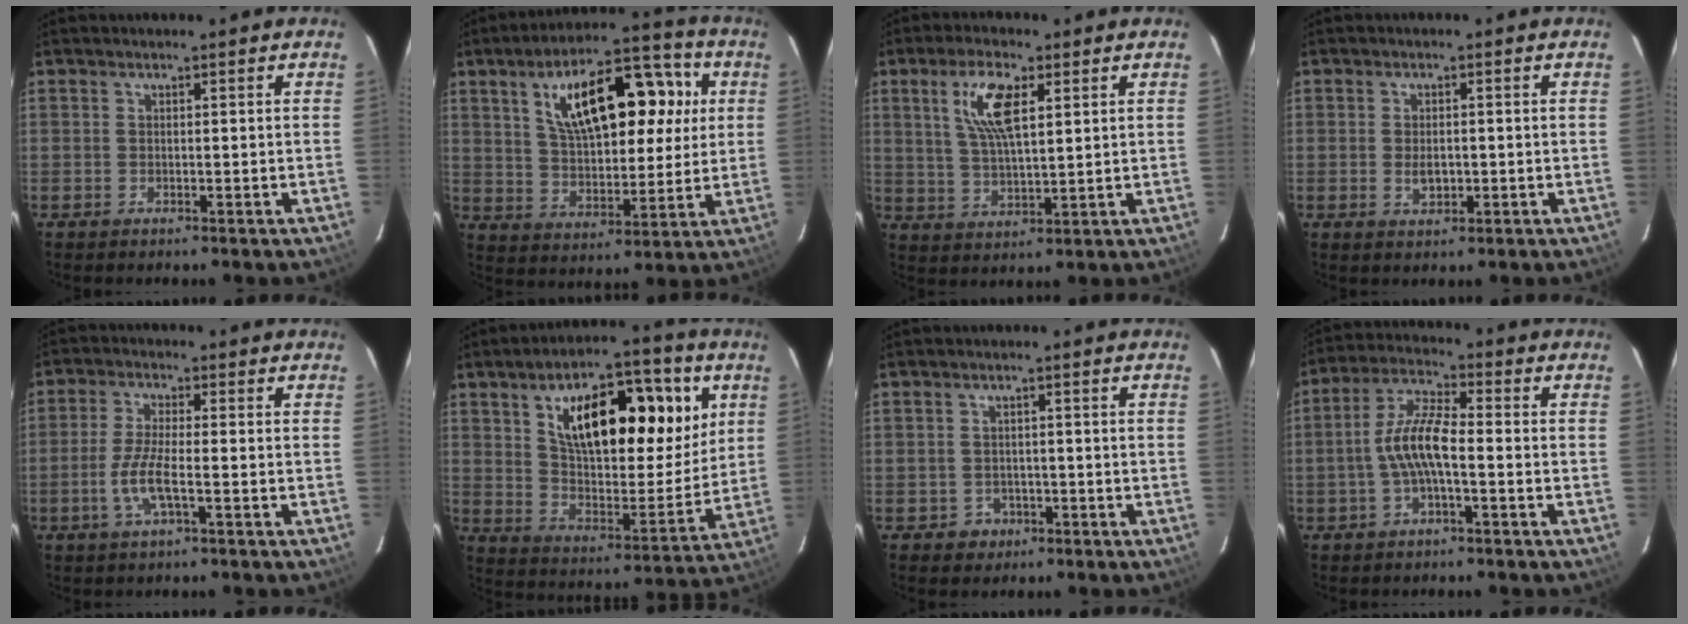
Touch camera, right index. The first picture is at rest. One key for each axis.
{"total": 19.3, "fx": 6.3, "fy": 8.9, "fz": 16.0, "tx": -0.285, "ty": 0.035, "tz": 0.107}
{"total": 9.0, "fx": 3.6, "fy": 3.0, "fz": 7.7, "tx": -0.151, "ty": 0.008, "tz": 0.071}
{"total": 2.7, "fx": -0.4, "fy": 1.8, "fz": 2.0, "tx": -0.036, "ty": -0.004, "tz": -0.005}
{"total": 5.9, "fx": -2.1, "fy": 0.9, "fz": 5.5, "tx": -0.118, "ty": -0.006, "tz": -0.043}
{"total": 23.2, "fx": 9.1, "fy": 10.7, "fz": 18.5, "tx": -0.292, "ty": 0.024, "tz": 0.152}
{"total": 3.6, "fx": -1.4, "fy": 3.4, "fz": 0.2, "tx": -0.010, "ty": 0.014, "tz": -0.015}
{"total": 8.0, "fx": -1.8, "fy": 2.0, "fz": 7.6, "tx": -0.163, "ty": 0.013, "tz": -0.036}